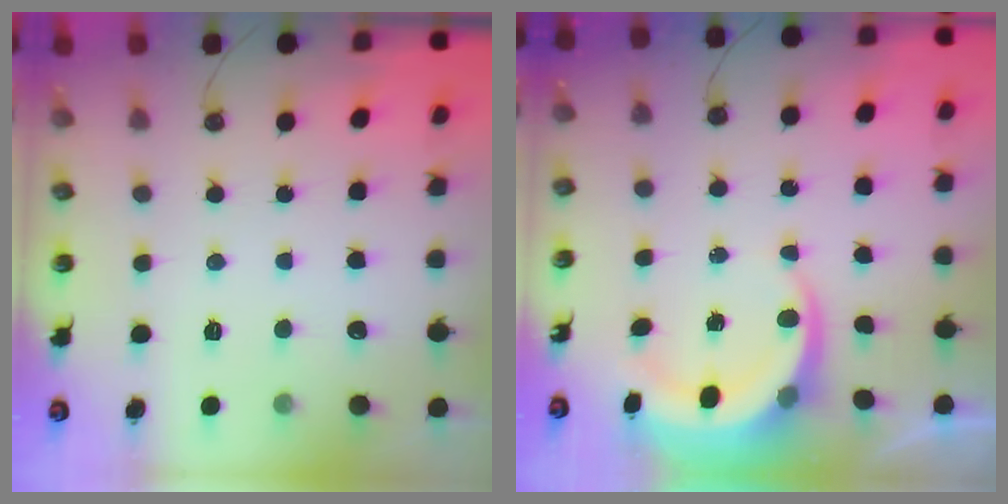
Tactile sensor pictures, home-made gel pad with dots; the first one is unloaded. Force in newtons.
{"total": 6.5, "press": 6.4, "slide": 0.8}